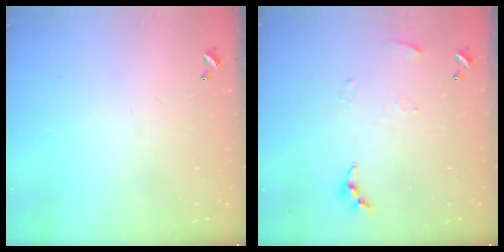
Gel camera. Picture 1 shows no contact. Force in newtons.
{"total": 5.4, "press": 5.4, "slide": 0.6}